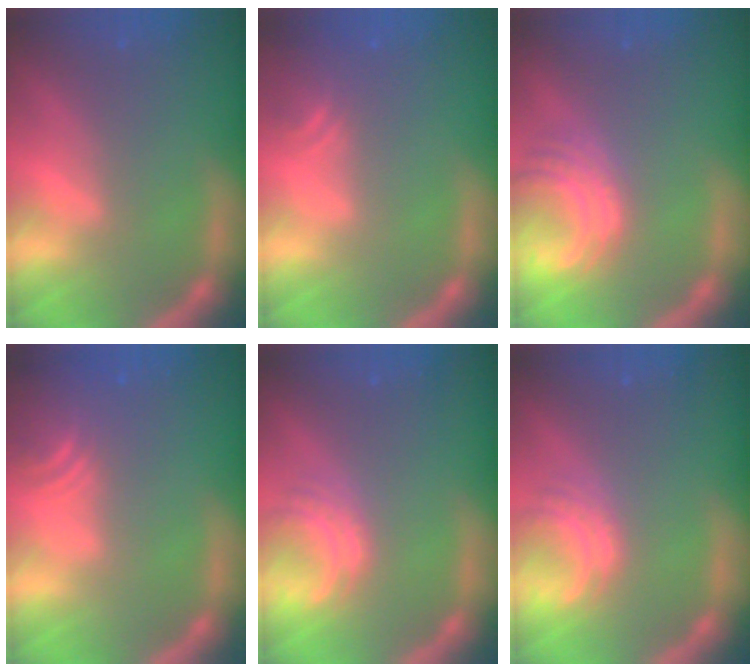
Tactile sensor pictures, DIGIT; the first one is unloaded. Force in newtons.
{"total": 2.4}
{"total": 5.1}
{"total": 4.5}
{"total": 3.0}
{"total": 3.0}